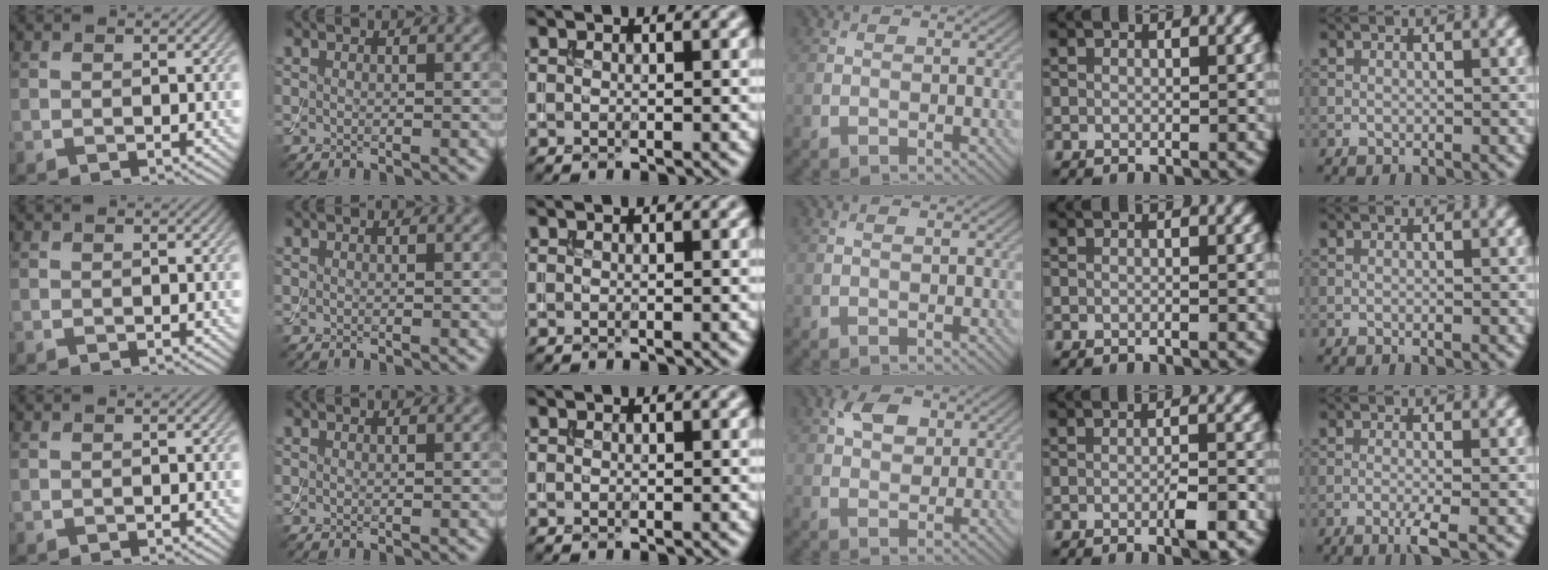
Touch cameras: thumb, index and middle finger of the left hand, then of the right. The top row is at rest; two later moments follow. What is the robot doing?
{"motion": "assemble", "object": "toy tower of hanoi"}